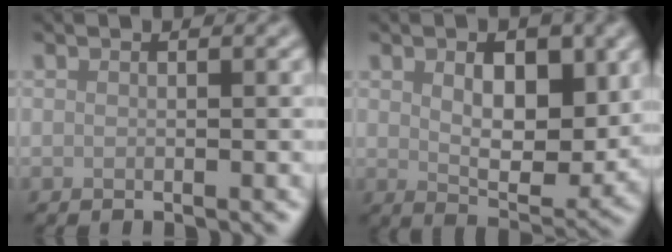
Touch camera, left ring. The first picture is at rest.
{"total": 6.6, "force": [1.6, 3.7, 5.3], "torque": [-0.077, -0.012, 0.030]}